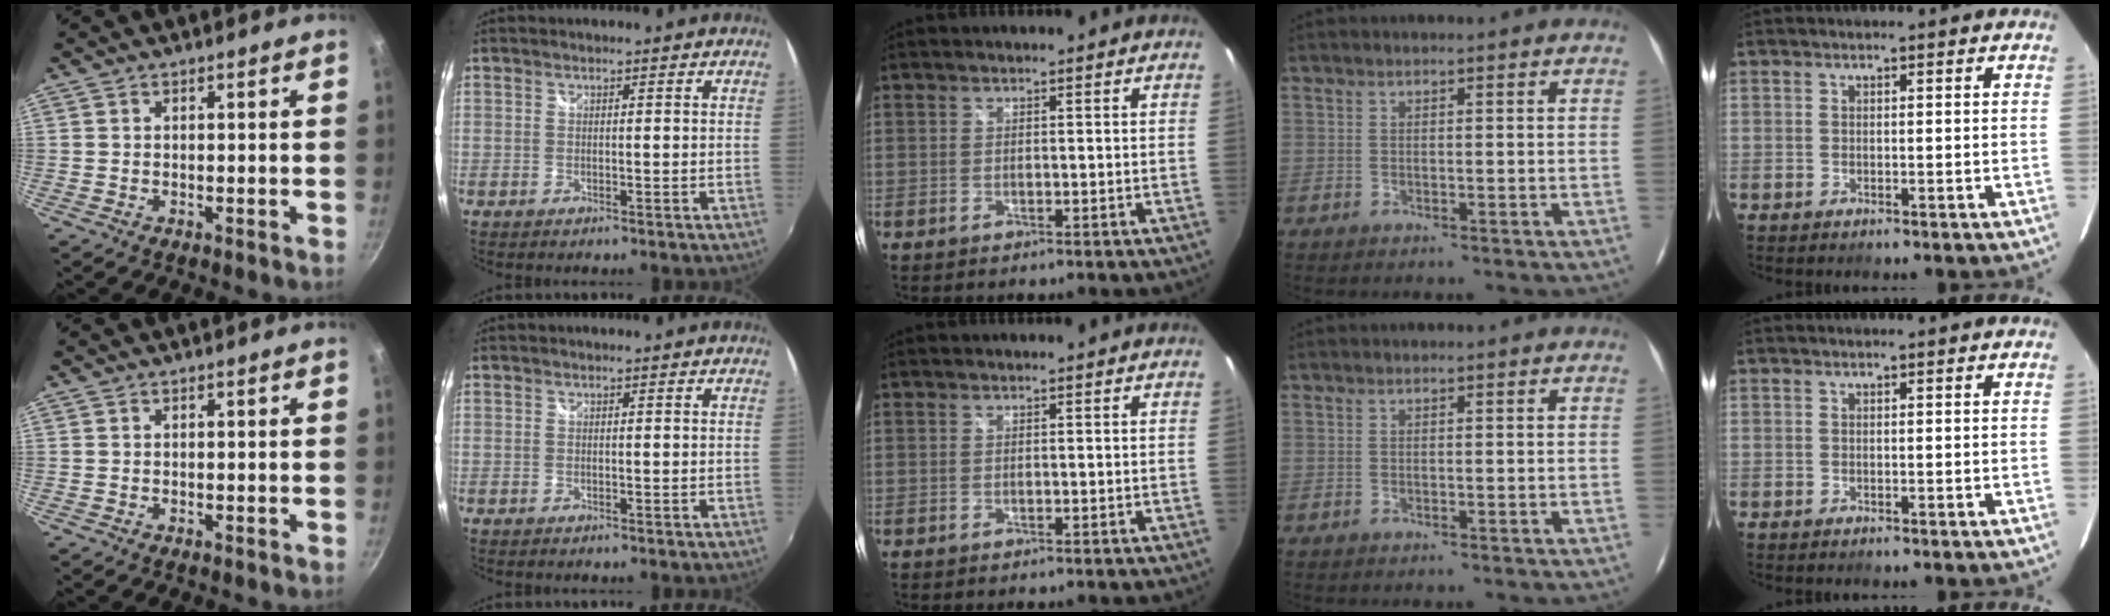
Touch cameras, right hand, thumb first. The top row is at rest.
{}